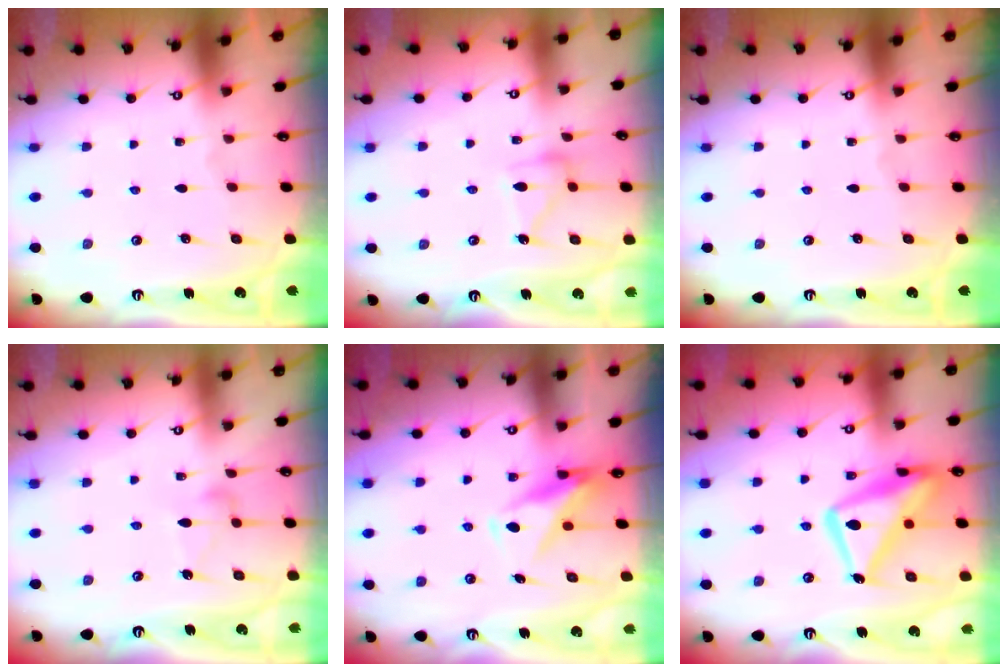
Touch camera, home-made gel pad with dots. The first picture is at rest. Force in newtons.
{"total": 13.1, "press": 13.1, "slide": 0.7}
{"total": 0.0}
{"total": 6.7, "press": 6.7, "slide": 0.4}
{"total": 10.3, "press": 10.3, "slide": 0.9}
{"total": 18.2, "press": 18.1, "slide": 1.8}